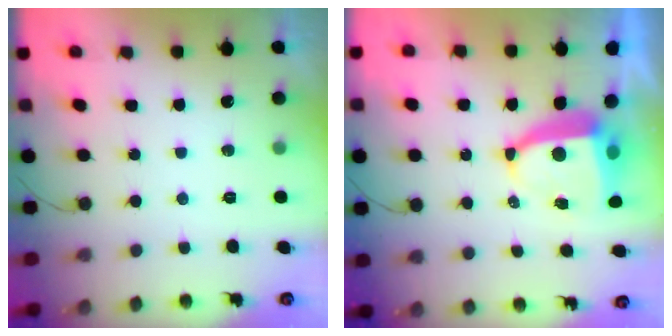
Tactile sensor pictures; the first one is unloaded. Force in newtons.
{"total": 9.0, "press": 8.9, "slide": 1.1}